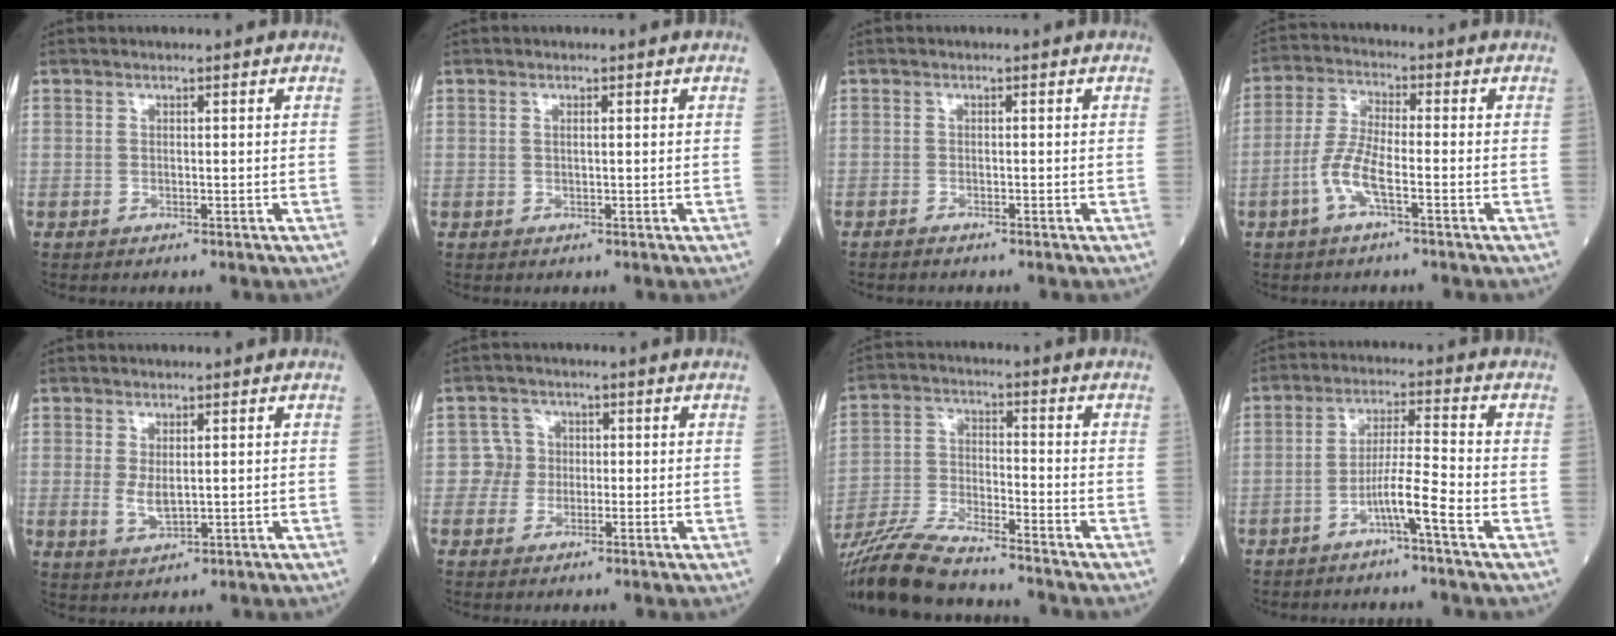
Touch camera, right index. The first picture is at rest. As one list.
[{"total": 0.5, "force": [0.2, 0.1, 0.5], "torque": [-0.014, -0.001, 0.004]}, {"total": 0.7, "force": [-0.7, 0.0, 0.2], "torque": [-0.009, -0.002, -0.013]}, {"total": 6.4, "force": [-2.6, 1.2, 5.7], "torque": [-0.127, 0.003, -0.055]}, {"total": 3.1, "force": [0.1, 1.3, 2.8], "torque": [-0.055, -0.009, 0.010]}, {"total": 3.0, "force": [-0.4, 2.9, 0.1], "torque": [0.010, 0.010, -0.012]}, {"total": 13.4, "force": [-12.0, 1.4, 5.8], "torque": [-0.106, -0.018, -0.214]}, {"total": 5.7, "force": [-3.1, -0.7, 4.7], "torque": [-0.085, 0.009, -0.059]}]